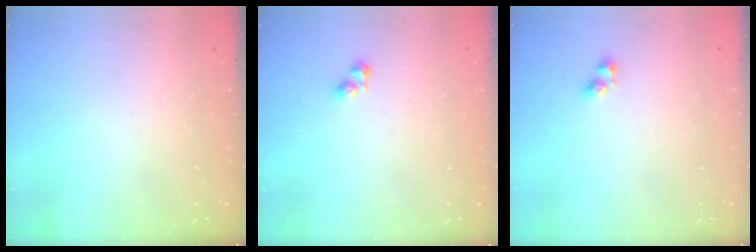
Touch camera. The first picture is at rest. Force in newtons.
{"total": 3.2, "press": 3.1, "slide": 0.4}
{"total": 4.5, "press": 4.5, "slide": 0.4}